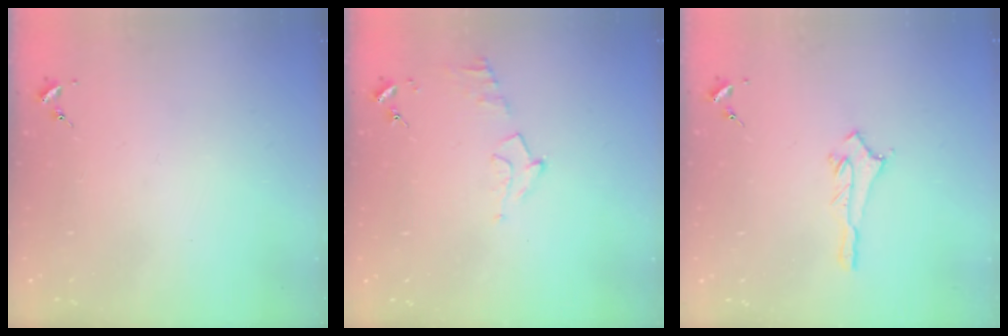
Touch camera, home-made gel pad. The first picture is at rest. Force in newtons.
{"total": 6.8, "press": 6.8, "slide": 0.8}
{"total": 3.0, "press": 2.9, "slide": 0.3}